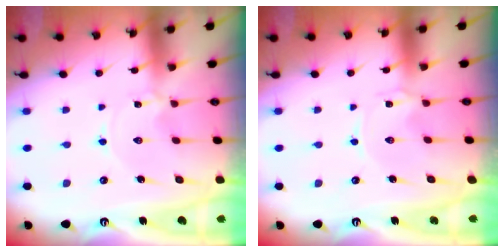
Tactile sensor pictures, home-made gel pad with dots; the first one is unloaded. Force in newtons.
{"total": 0.0}